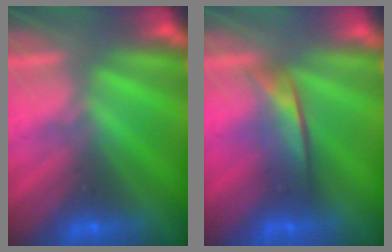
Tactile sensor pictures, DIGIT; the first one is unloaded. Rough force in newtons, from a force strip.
{"total": 2.1}